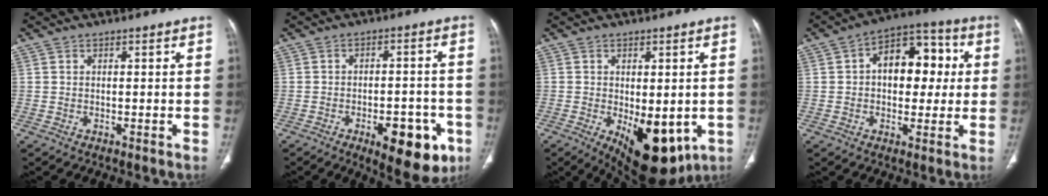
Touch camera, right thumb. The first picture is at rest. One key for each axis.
{"total": 13.0, "fx": -5.7, "fy": 5.8, "fz": 10.1, "tx": -0.104, "ty": 0.023, "tz": -0.067}
{"total": 13.7, "fx": -4.4, "fy": 6.8, "fz": 11.0, "tx": -0.136, "ty": -0.013, "tz": -0.043}
{"total": 13.5, "fx": 1.8, "fy": 8.7, "fz": 10.2, "tx": -0.101, "ty": 0.026, "tz": 0.019}